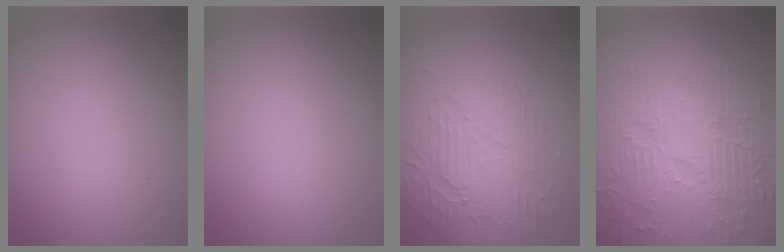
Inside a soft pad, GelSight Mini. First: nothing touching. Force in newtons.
{"total": 0.0}
{"total": 4.4, "press": 3.9, "slide": 2.2}
{"total": 9.0, "press": 6.5, "slide": 6.2}